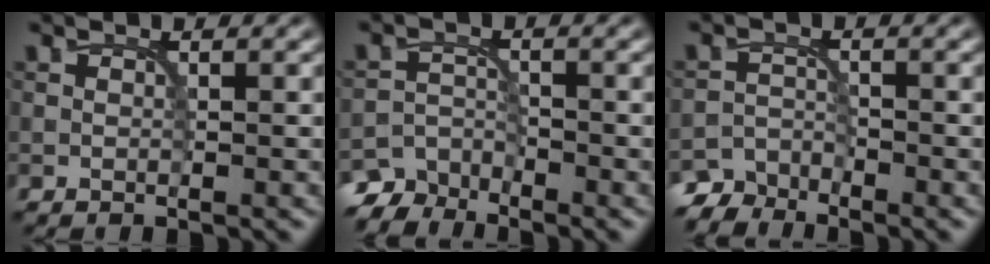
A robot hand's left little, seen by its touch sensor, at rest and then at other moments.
{"total": 3.4, "force": [-3.2, 1.2, 0.2], "torque": [0.004, -0.004, -0.065]}
{"total": 3.0, "force": [-2.9, 0.8, 0.1], "torque": [0.003, -0.002, -0.062]}